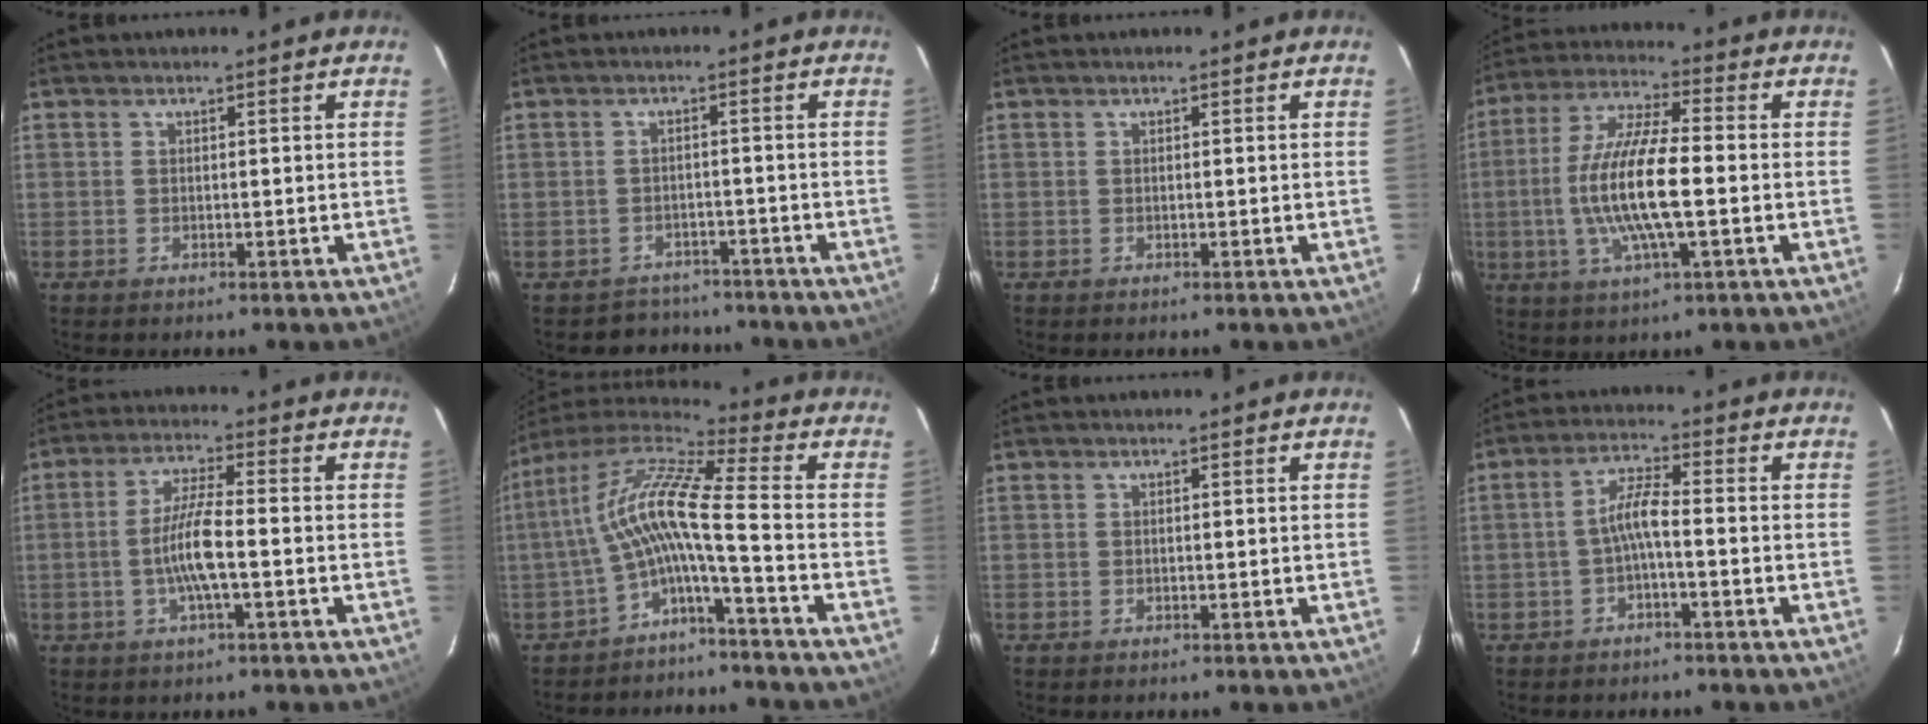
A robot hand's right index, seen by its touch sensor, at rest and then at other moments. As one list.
[{"total": 7.0, "force": [-5.6, 4.2, 0.7], "torque": [-0.024, 0.026, -0.073]}, {"total": 0.0}, {"total": 14.7, "force": [-2.2, 3.1, 14.2], "torque": [-0.287, 0.001, -0.043]}, {"total": 8.0, "force": [-1.8, 1.2, 7.6], "torque": [-0.150, 0.003, -0.035]}, {"total": 12.9, "force": [-3.3, 0.6, 12.4], "torque": [-0.228, 0.007, -0.068]}, {"total": 0.0}, {"total": 4.5, "force": [-1.7, 0.7, 4.2], "torque": [-0.085, 0.014, -0.031]}]